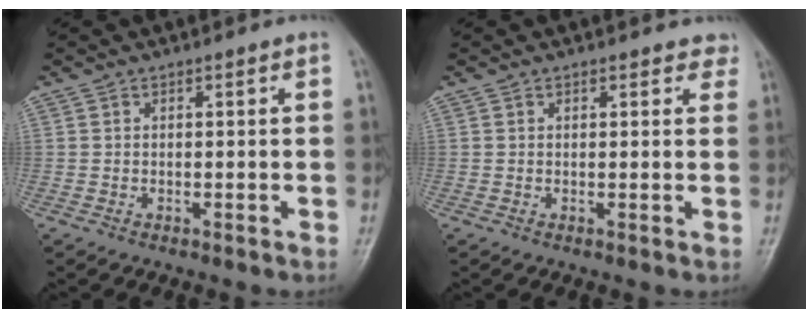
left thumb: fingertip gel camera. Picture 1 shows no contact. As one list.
[{"total": 2.3, "force": [1.8, 1.2, 0.6], "torque": [0.018, -0.005, 0.009]}]